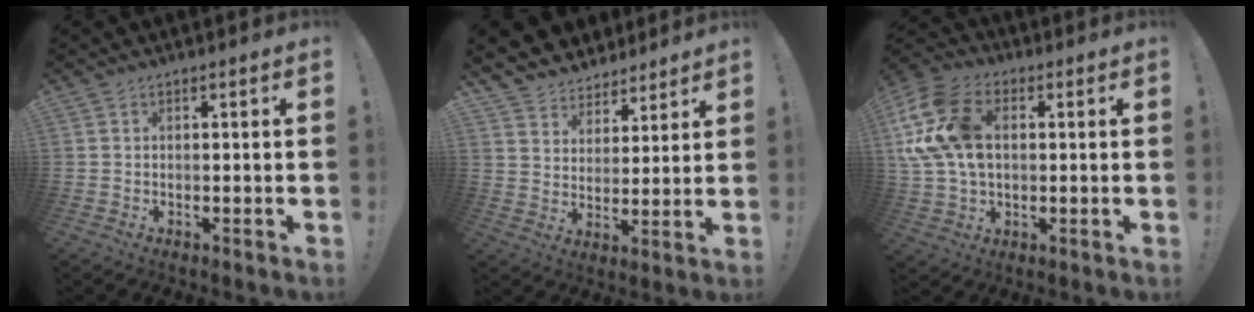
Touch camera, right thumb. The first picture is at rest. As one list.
[{"total": 7.0, "force": [5.1, 4.9, 0.5], "torque": [-0.005, -0.049, 0.102]}, {"total": 17.6, "force": [3.5, 12.1, 12.2], "torque": [-0.243, 0.002, 0.067]}]